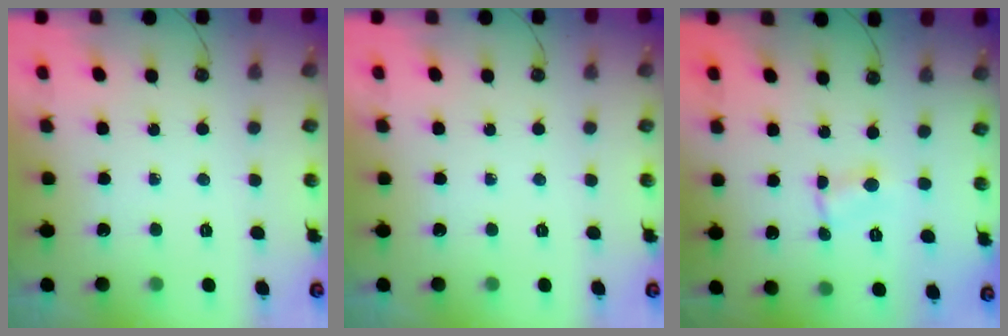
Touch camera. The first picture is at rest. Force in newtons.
{"total": 0.0}
{"total": 1.2, "press": 1.2, "slide": 0.2}